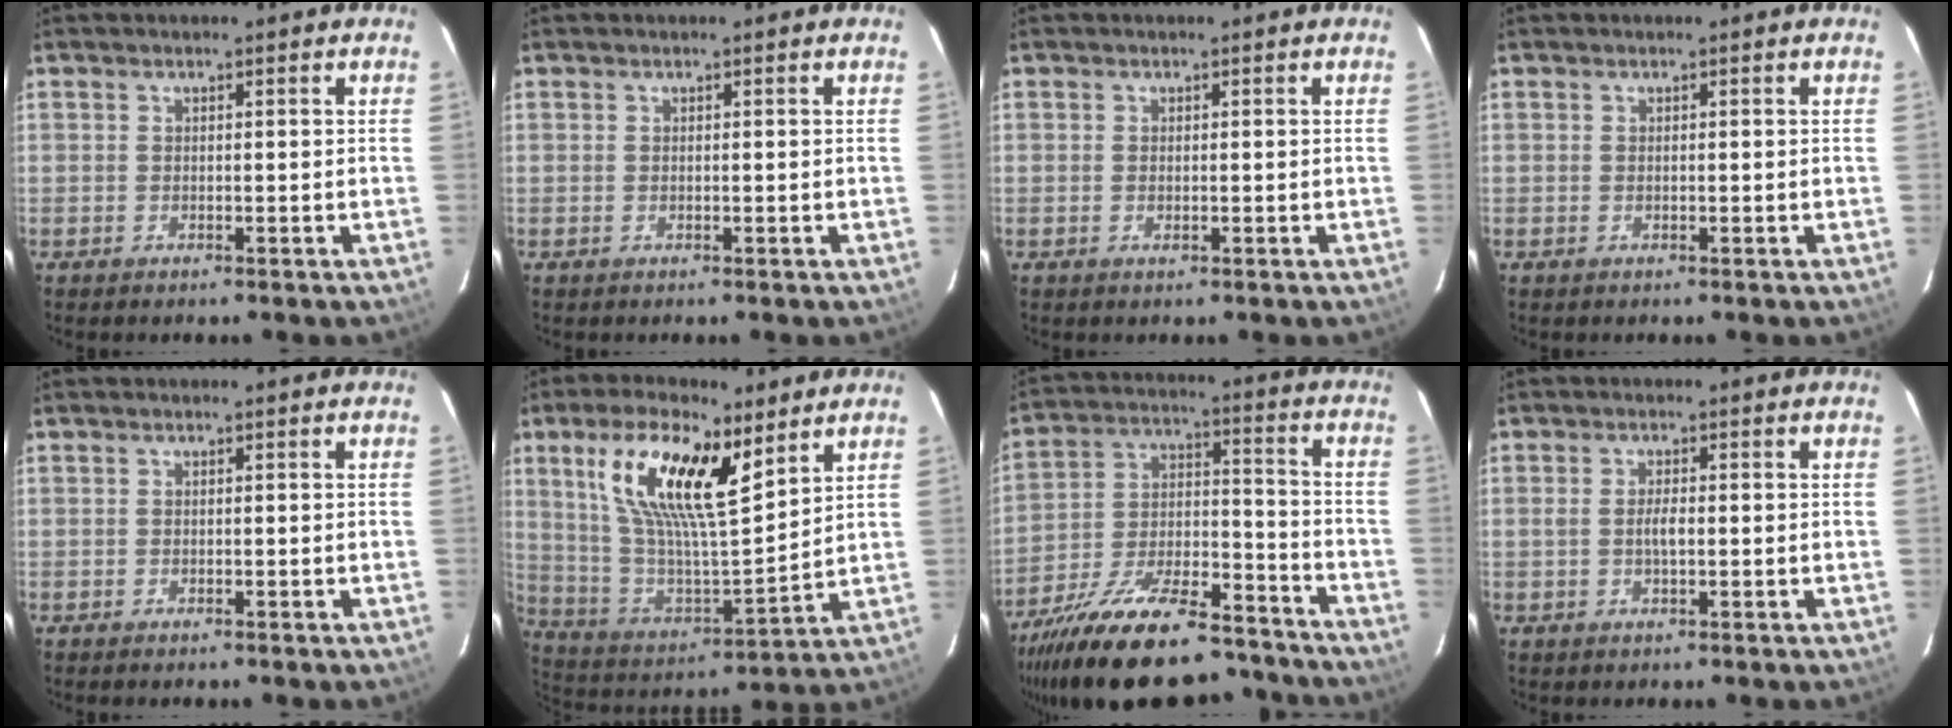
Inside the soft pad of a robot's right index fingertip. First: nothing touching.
{"total": 0.0}
{"total": 0.5, "force": [-0.1, 0.4, 0.4], "torque": [-0.009, -0.001, -0.001]}
{"total": 0.0}
{"total": 0.7, "force": [-0.6, 0.3, 0.2], "torque": [-0.008, -0.002, -0.011]}
{"total": 19.6, "force": [9.9, 6.5, 15.6], "torque": [-0.302, 0.010, 0.190]}
{"total": 27.6, "force": [-21.7, 9.4, 14.2], "torque": [-0.265, -0.010, -0.323]}
{"total": 2.1, "force": [-0.3, 0.6, 2.0], "torque": [-0.038, 0.003, -0.005]}